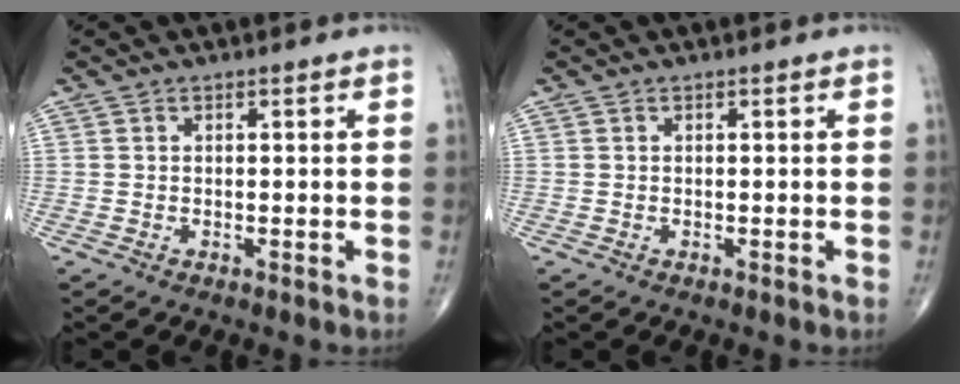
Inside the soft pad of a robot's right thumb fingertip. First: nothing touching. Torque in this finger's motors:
{"motor_torque": [0.00, 0.00, 0.00, 0.00, 0.02]}